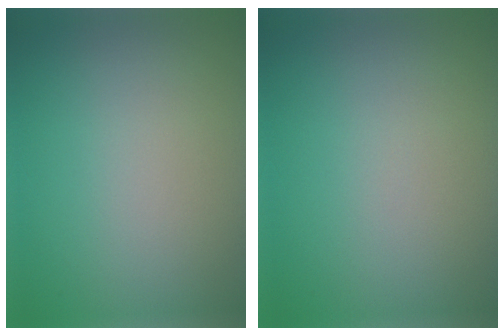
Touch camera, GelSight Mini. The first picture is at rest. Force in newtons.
{"total": 0.0}